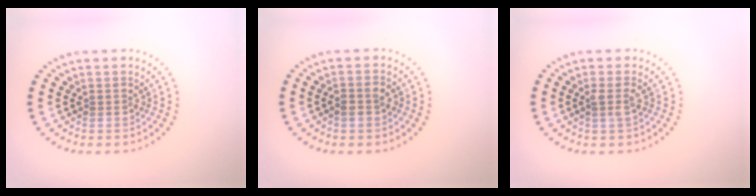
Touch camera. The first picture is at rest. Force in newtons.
{"total": 1.5, "press": 1.5, "slide": 0.4}
{"total": 1.2, "press": 1.1, "slide": 0.6}